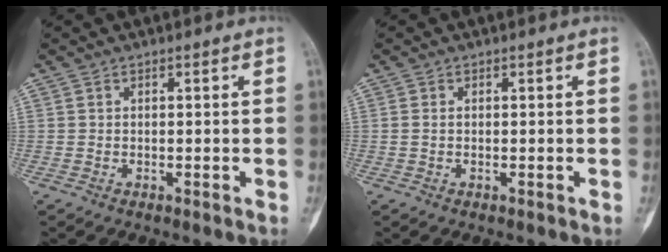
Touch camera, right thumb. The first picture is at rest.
{"total": 0.6, "force": [0.0, 0.3, 0.5], "torque": [-0.014, -0.001, 0.001]}